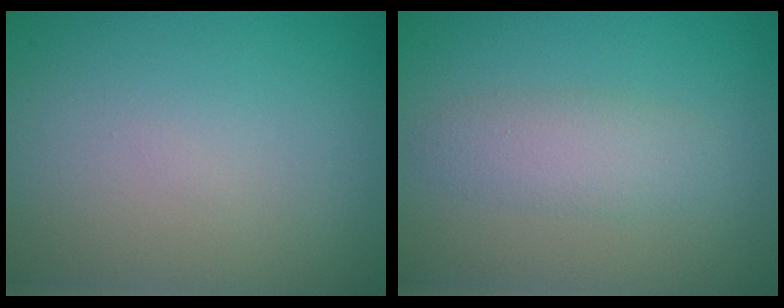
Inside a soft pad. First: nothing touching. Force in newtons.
{"total": 2.7, "press": 2.7, "slide": 0.1}